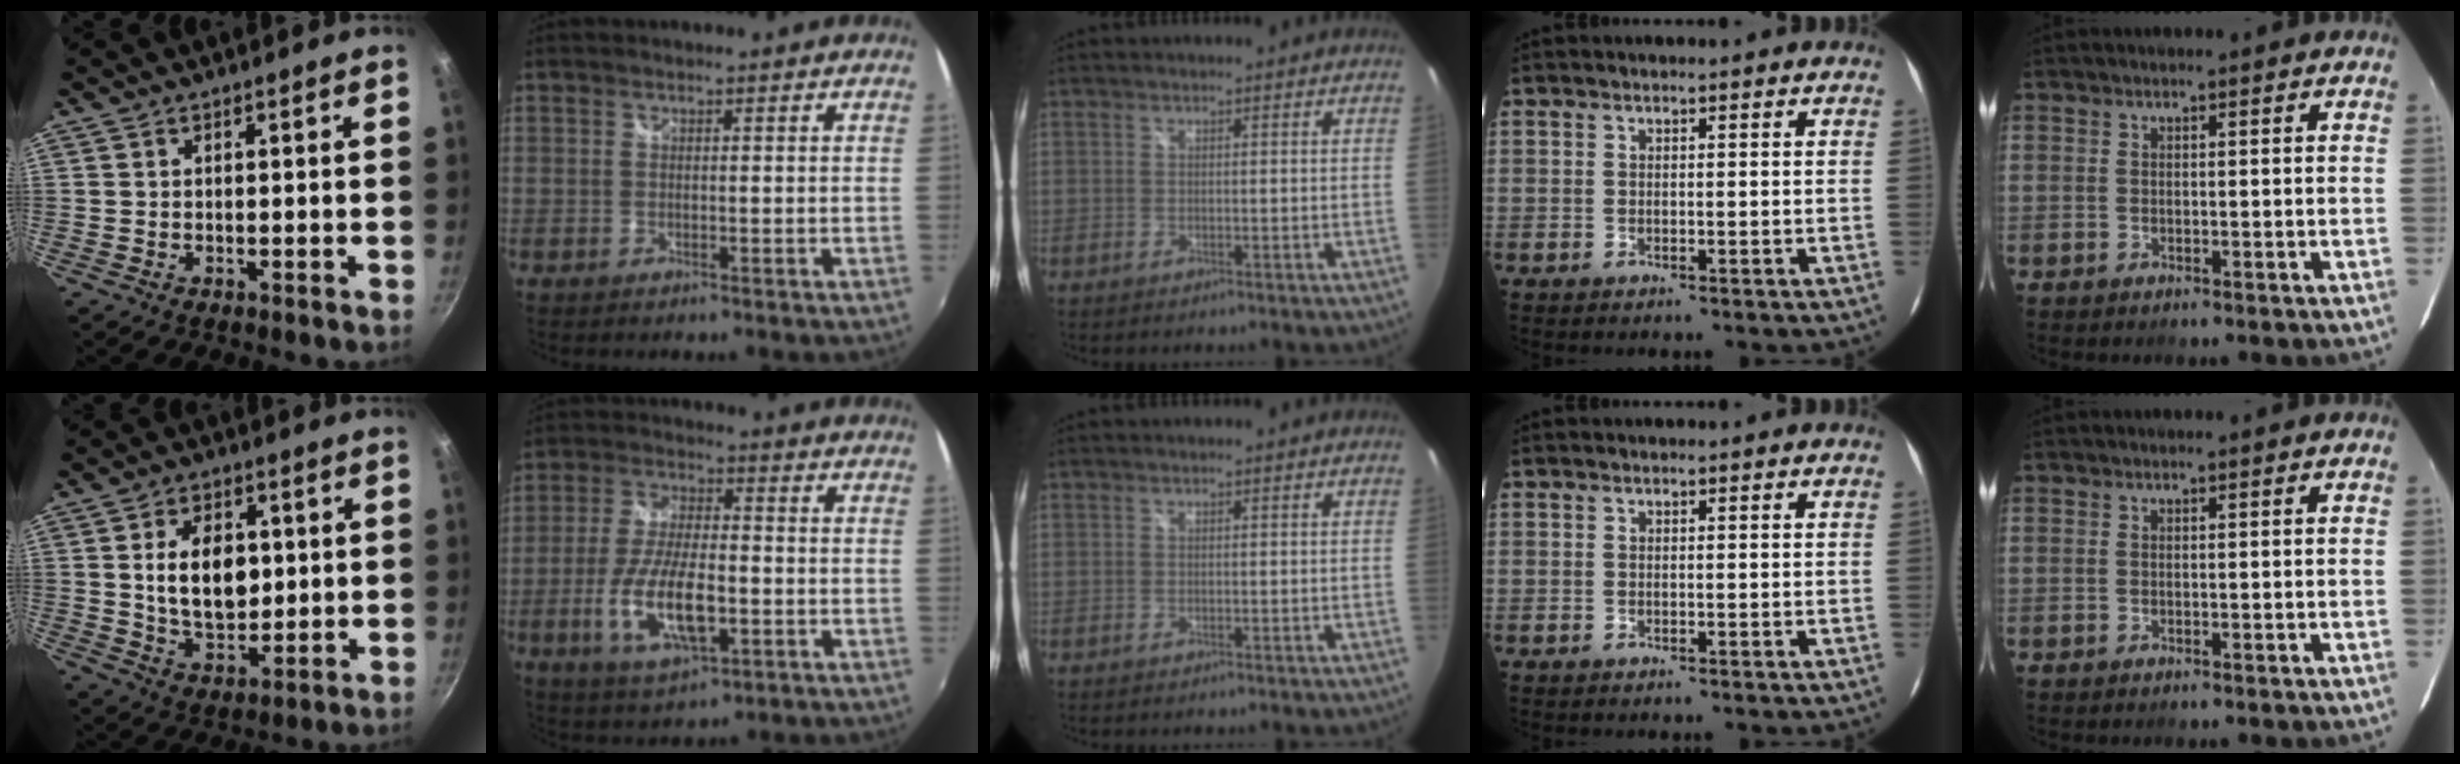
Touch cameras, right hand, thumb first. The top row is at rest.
{"thumb": {"total": 11.7, "force": [1.5, 7.6, 8.7], "torque": [-0.119, -0.011, 0.030]}, "index": {"total": 13.7, "force": [-3.9, 5.2, 12.0], "torque": [-0.244, -0.011, -0.068]}}